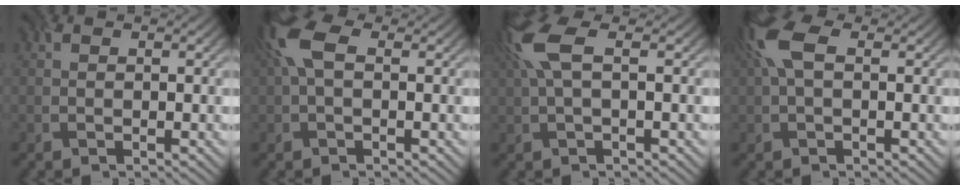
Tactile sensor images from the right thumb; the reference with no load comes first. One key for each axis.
{"total": 5.4, "fx": 1.4, "fy": 2.7, "fz": 4.4, "tx": -0.109, "ty": 0.013, "tz": 0.016}
{"total": 5.2, "fx": 1.6, "fy": 1.5, "fz": 4.8, "tx": -0.119, "ty": 0.010, "tz": 0.024}
{"total": 5.6, "fx": 1.6, "fy": 2.7, "fz": 4.6, "tx": -0.113, "ty": 0.012, "tz": 0.022}